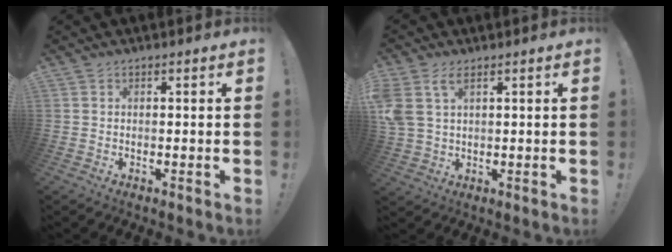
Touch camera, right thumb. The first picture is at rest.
{"total": 6.6, "force": [3.2, 4.0, 4.2], "torque": [-0.085, -0.007, 0.066]}